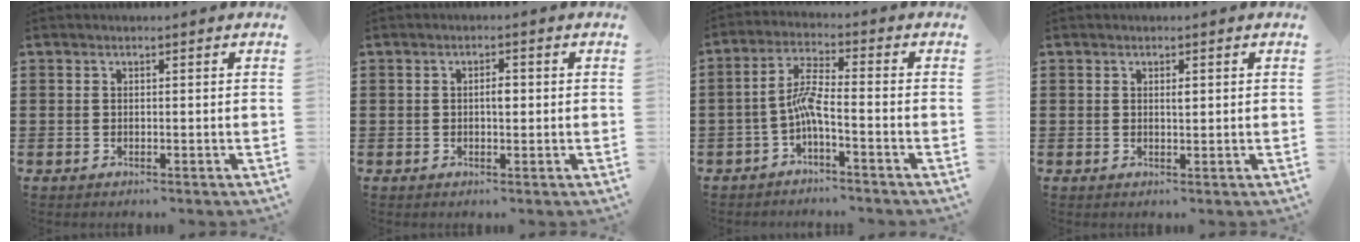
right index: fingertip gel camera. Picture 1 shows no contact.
{"total": 1.9, "force": [0.0, 0.7, 1.8], "torque": [-0.034, 0.004, -0.002]}
{"total": 5.1, "force": [-2.2, 0.7, 4.6], "torque": [-0.100, 0.001, -0.046]}
{"total": 1.0, "force": [0.3, 0.3, 0.9], "torque": [-0.010, -0.002, 0.002]}